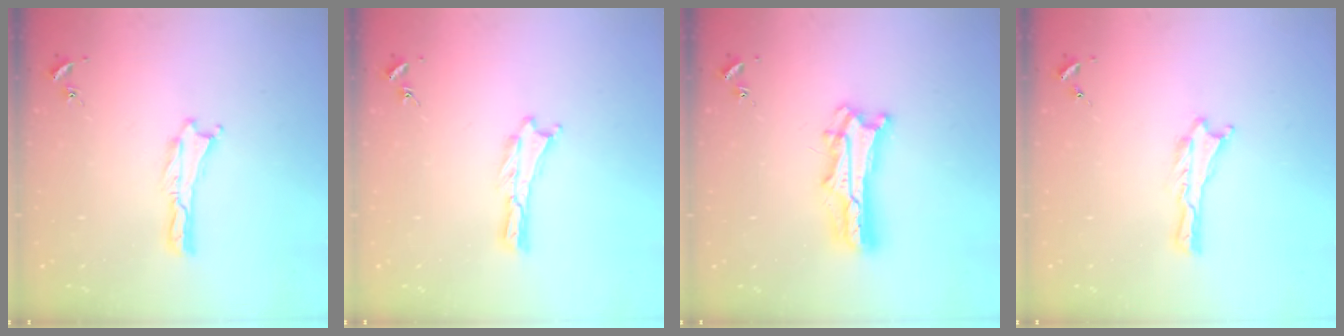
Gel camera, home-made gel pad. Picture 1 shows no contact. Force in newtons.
{"total": 0.0}
{"total": 7.6, "press": 7.5, "slide": 0.7}
{"total": 0.0}